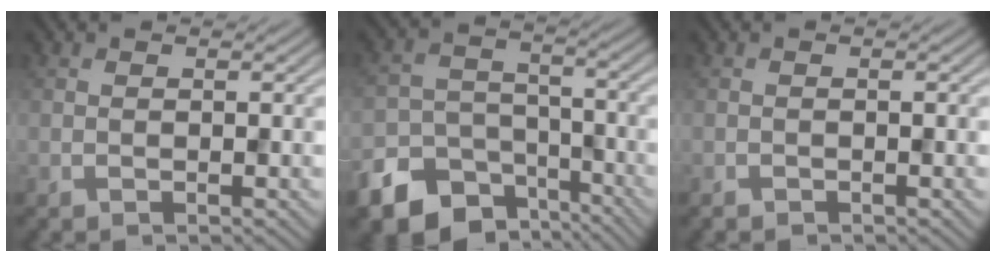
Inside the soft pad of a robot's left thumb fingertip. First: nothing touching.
{"total": 12.0, "force": [-8.1, 7.9, 4.1], "torque": [-0.107, -0.031, -0.135]}
{"total": 0.7, "force": [-0.6, 0.2, -0.1], "torque": [-0.002, -0.005, -0.011]}